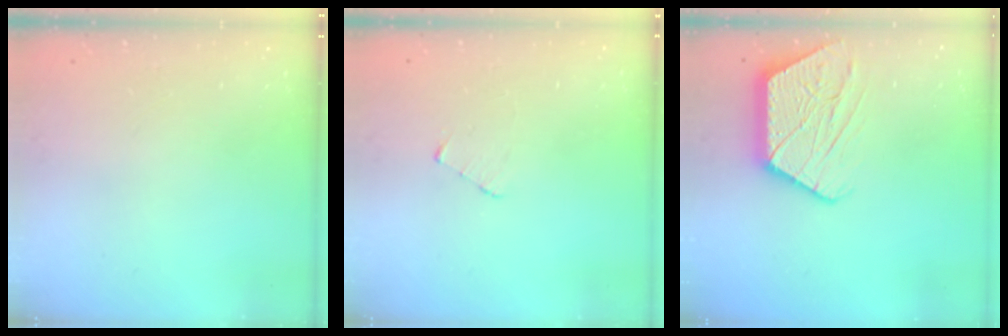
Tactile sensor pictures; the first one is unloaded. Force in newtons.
{"total": 2.7, "press": 2.7, "slide": 0.3}
{"total": 13.8, "press": 13.8, "slide": 1.0}